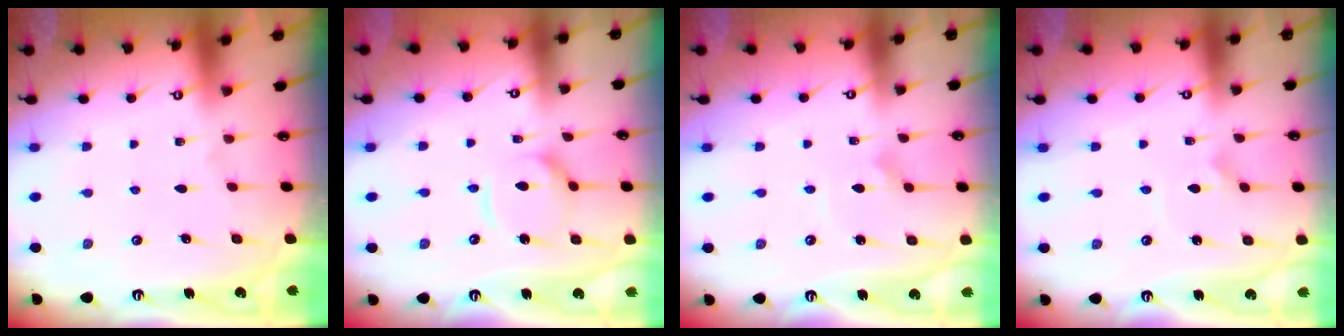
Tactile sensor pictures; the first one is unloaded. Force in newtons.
{"total": 10.8, "press": 10.7, "slide": 1.2}
{"total": 2.7, "press": 2.7, "slide": 0.1}
{"total": 2.3, "press": 2.3, "slide": 0.0}